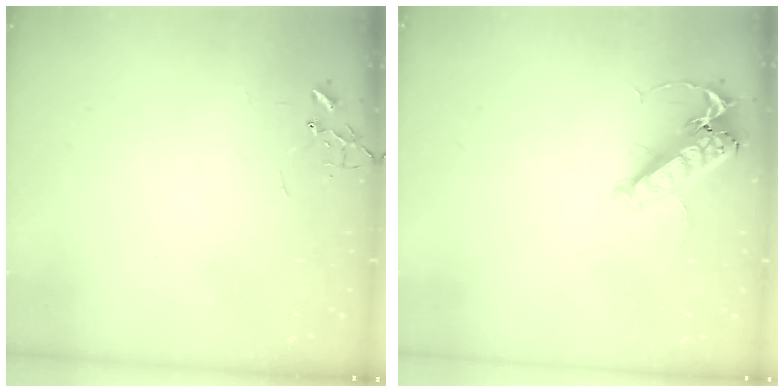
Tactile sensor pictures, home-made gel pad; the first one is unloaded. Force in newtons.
{"total": 14.2, "press": 14.0, "slide": 2.5}